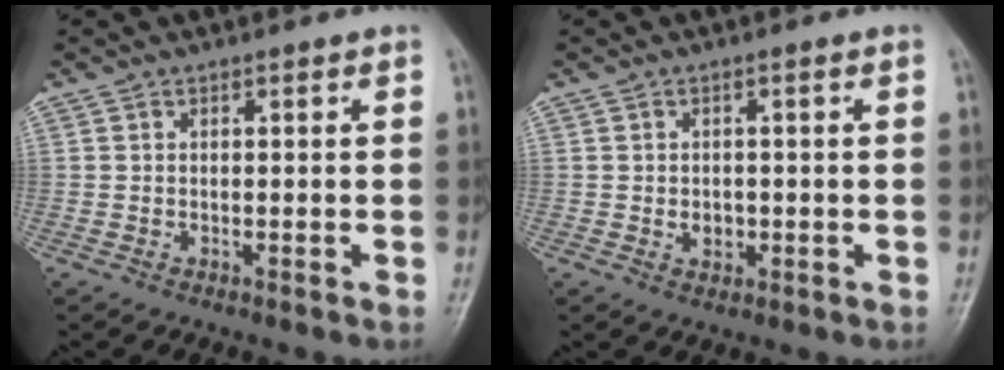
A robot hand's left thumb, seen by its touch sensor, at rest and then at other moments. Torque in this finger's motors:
{"motor_torque": [-0.03, 0.08, 0.15, 0.00, 0.00]}